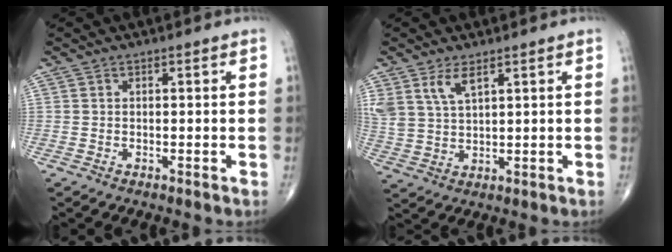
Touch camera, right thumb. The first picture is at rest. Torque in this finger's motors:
{"motor_torque": [-0.06, 0.06, 0.53, 0.45, 0.05]}